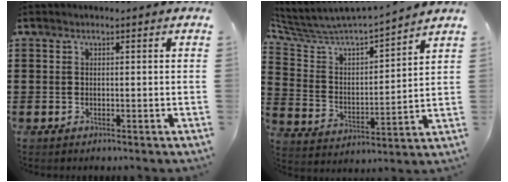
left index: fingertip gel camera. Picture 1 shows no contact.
{"total": 5.2, "force": [5.0, 0.8, 1.2], "torque": [-0.055, -0.047, 0.078]}